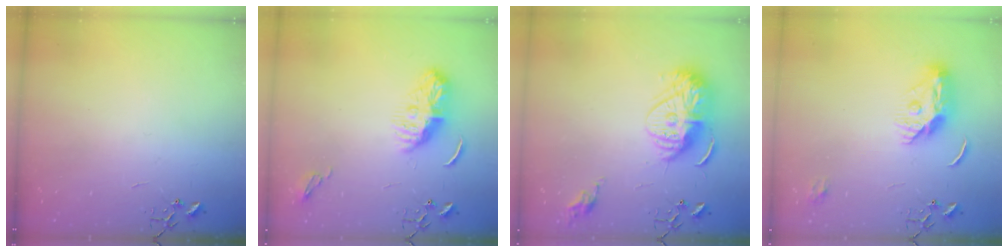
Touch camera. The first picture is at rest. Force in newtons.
{"total": 8.5, "press": 8.5, "slide": 0.3}
{"total": 15.5, "press": 15.4, "slide": 1.4}
{"total": 11.3, "press": 11.3, "slide": 0.7}